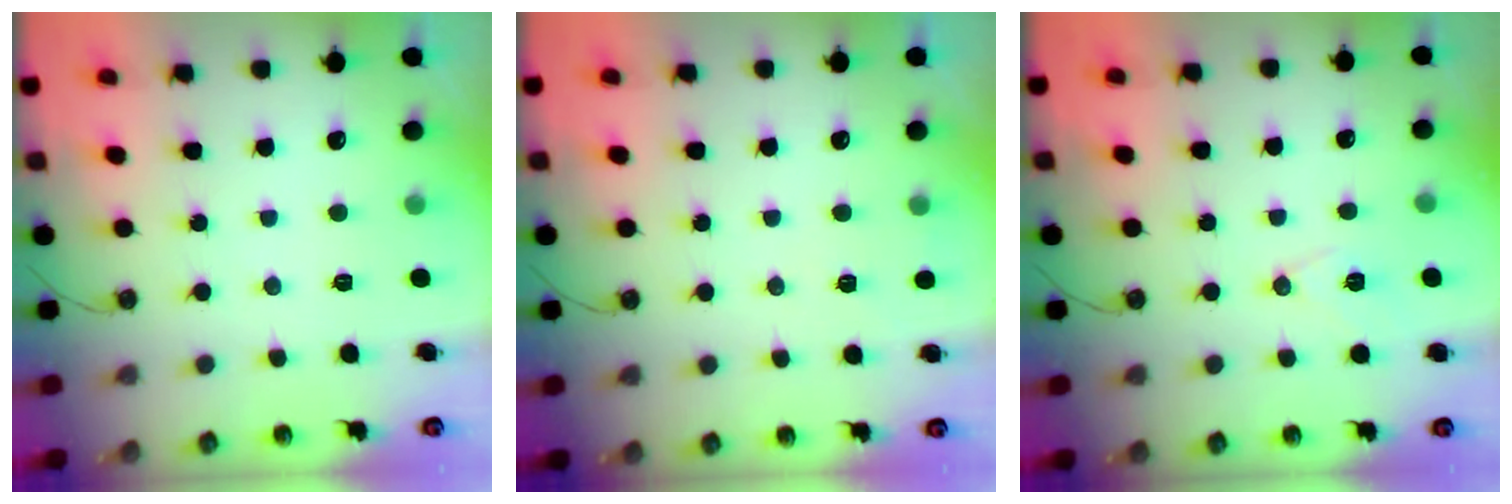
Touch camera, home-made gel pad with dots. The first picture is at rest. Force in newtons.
{"total": 3.5, "press": 3.5, "slide": 0.8}
{"total": 7.9, "press": 7.0, "slide": 3.6}